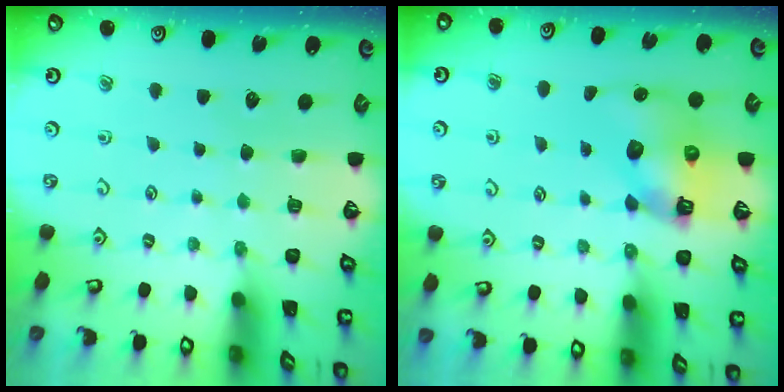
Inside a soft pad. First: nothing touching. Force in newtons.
{"total": 8.8, "press": 8.7, "slide": 1.4}